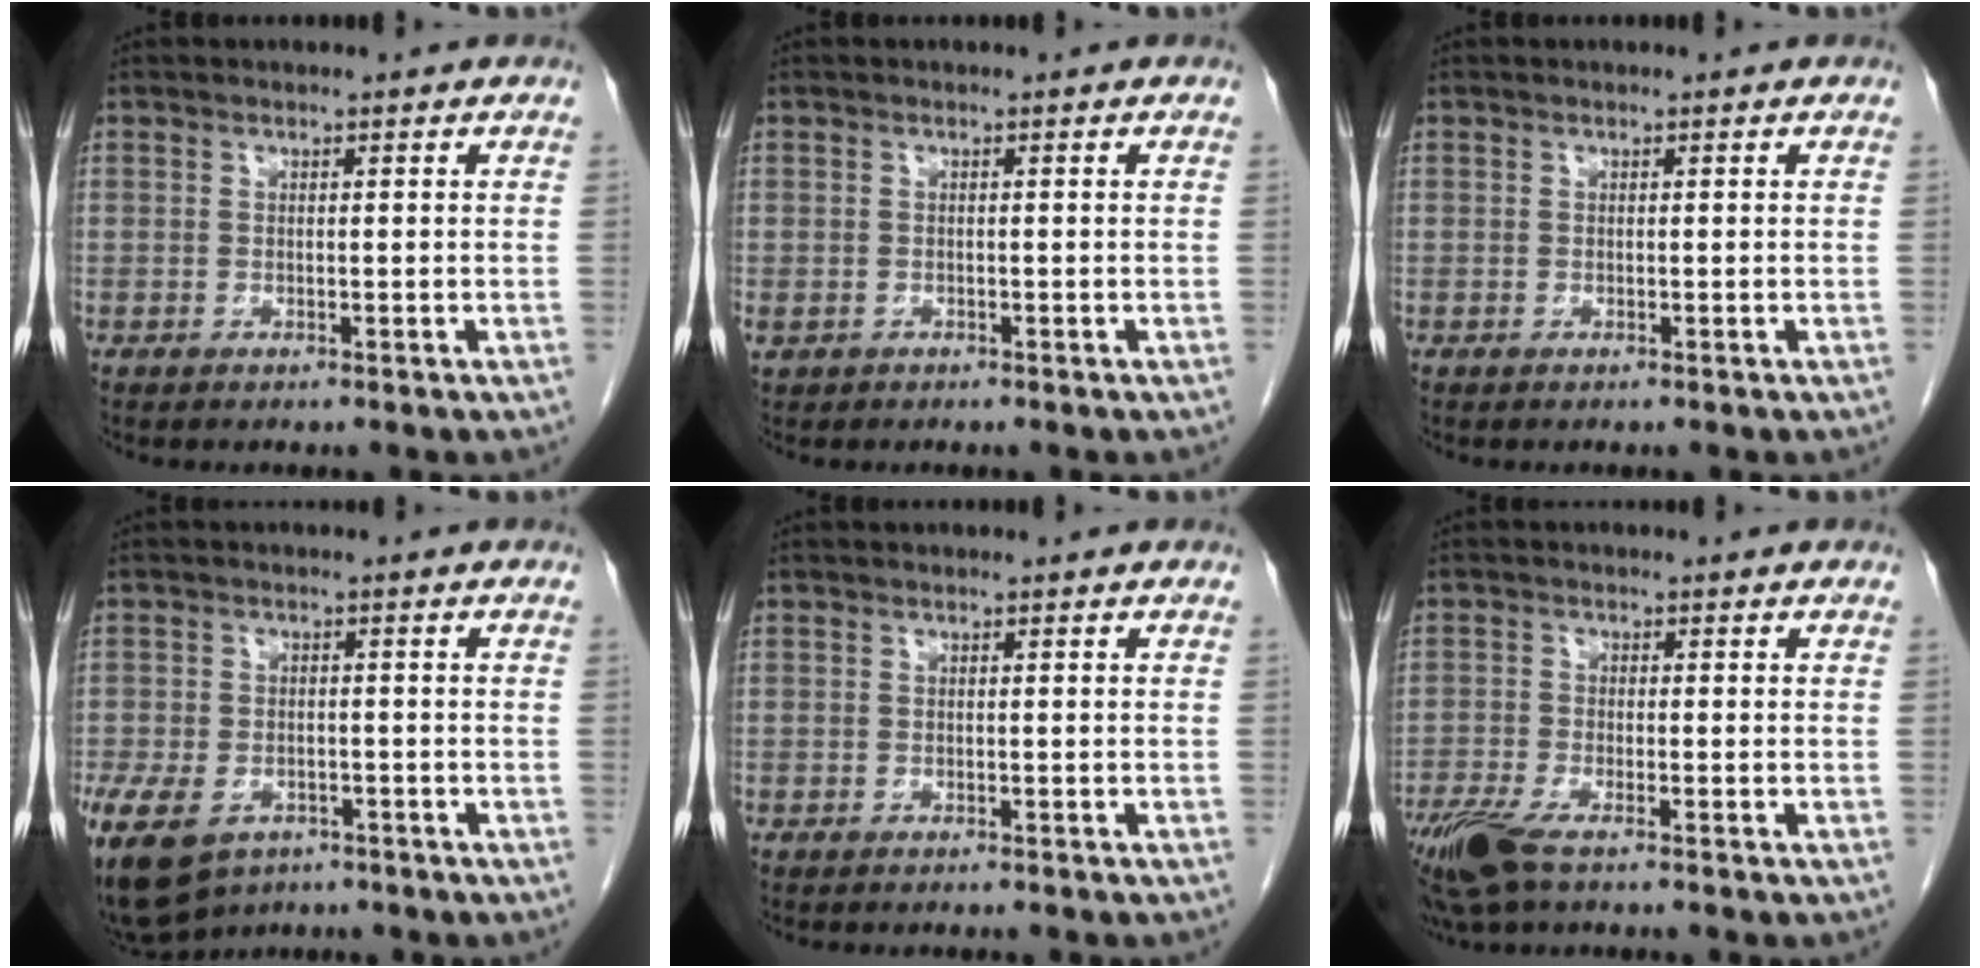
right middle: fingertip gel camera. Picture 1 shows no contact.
{"total": 1.1, "force": [-0.4, 0.9, 0.4], "torque": [-0.012, 0.002, -0.001]}
{"total": 0.0}
{"total": 16.8, "force": [-9.2, 11.2, 8.4], "torque": [-0.248, -0.022, -0.136]}
{"total": 3.6, "force": [-3.3, 0.6, 1.4], "torque": [-0.019, -0.005, -0.040]}
{"total": 7.1, "force": [-5.2, 1.4, 4.6], "torque": [-0.093, -0.017, -0.098]}